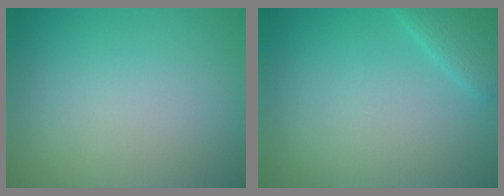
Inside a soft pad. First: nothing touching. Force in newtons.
{"total": 2.3, "press": 2.3, "slide": 0.1}